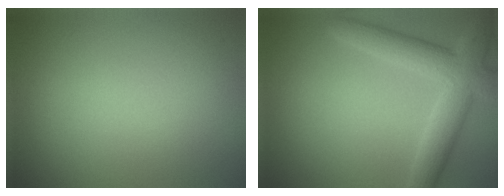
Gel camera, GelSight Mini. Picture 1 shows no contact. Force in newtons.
{"total": 5.5, "press": 5.5, "slide": 0.3}